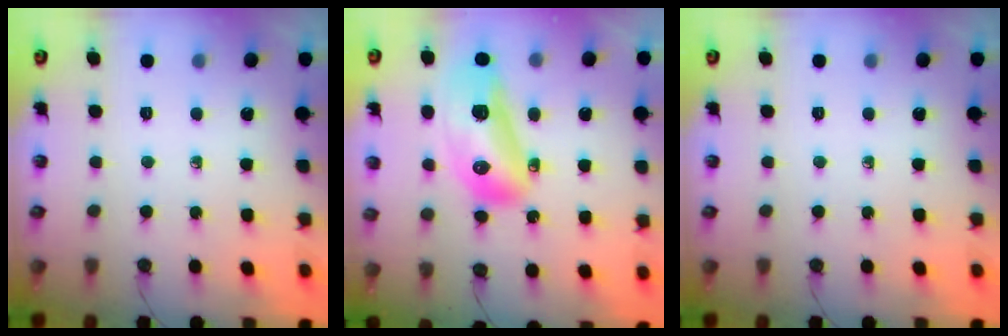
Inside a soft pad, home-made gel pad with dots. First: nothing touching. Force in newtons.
{"total": 17.5, "press": 17.4, "slide": 2.0}
{"total": 0.0}